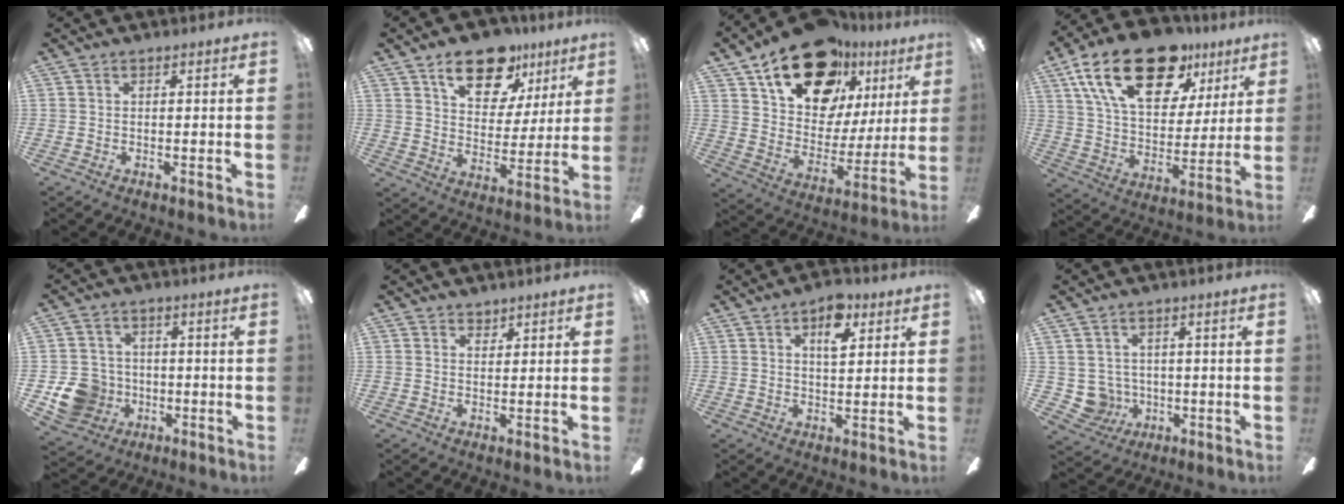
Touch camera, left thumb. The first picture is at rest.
{"total": 16.1, "force": [10.4, 8.7, 8.5], "torque": [-0.120, -0.047, 0.180]}
{"total": 22.9, "force": [14.5, 13.2, 11.8], "torque": [-0.189, -0.080, 0.258]}
{"total": 25.0, "force": [14.6, 12.6, 15.9], "torque": [-0.263, -0.064, 0.253]}
{"total": 9.8, "force": [-3.0, 8.8, 2.8], "torque": [-0.077, 0.031, -0.047]}
{"total": 1.9, "force": [1.7, 0.9, 0.0], "torque": [0.007, -0.006, 0.031]}
{"total": 7.8, "force": [4.0, 3.9, 5.5], "torque": [-0.067, -0.010, 0.062]}
{"total": 5.5, "force": [0.6, 5.4, 1.0], "torque": [-0.049, -0.008, 0.015]}